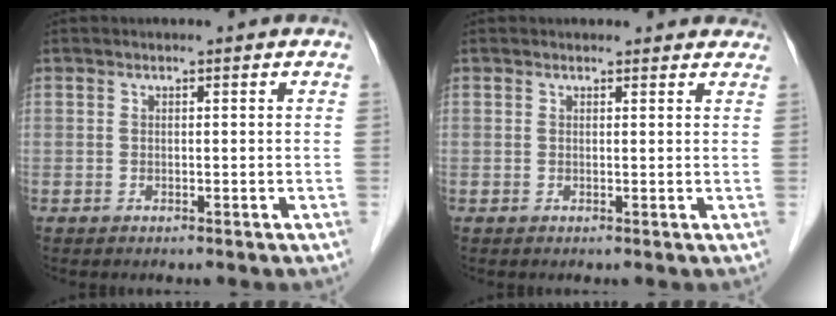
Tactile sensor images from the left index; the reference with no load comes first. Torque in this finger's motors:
{"motor_torque": [0.30, -0.23, 0.01, -0.01]}